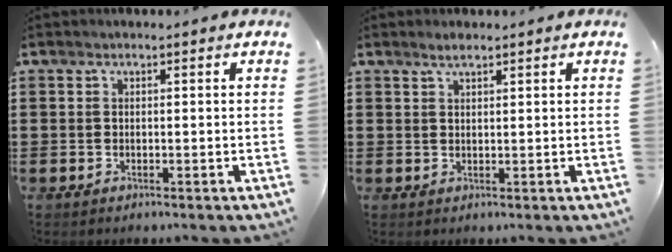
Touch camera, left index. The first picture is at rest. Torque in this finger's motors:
{"motor_torque": [0.43, -0.41, -0.04, 0.01]}